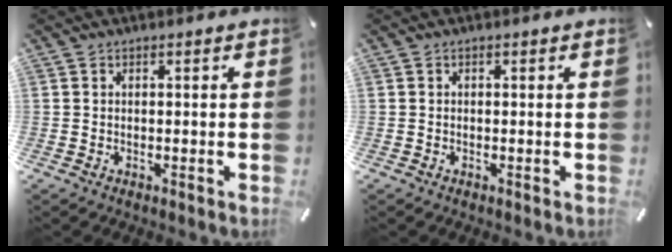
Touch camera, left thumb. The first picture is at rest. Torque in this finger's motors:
{"motor_torque": [0.00, 0.00, 0.01, 0.02, 0.00]}